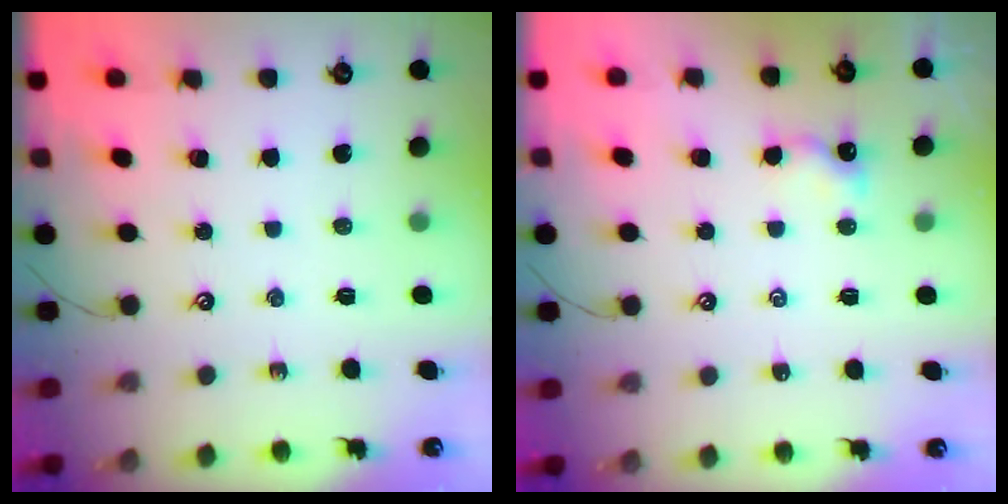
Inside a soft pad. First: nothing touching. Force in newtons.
{"total": 0.5, "press": 0.4, "slide": 0.3}